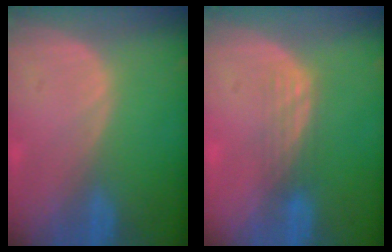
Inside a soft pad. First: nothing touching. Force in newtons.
{"total": 2.9, "press": 2.5, "slide": 1.5}